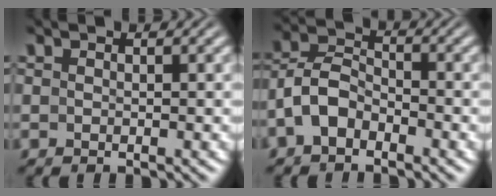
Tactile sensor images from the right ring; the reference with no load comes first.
{"total": 6.9, "force": [-1.9, 6.1, 2.7], "torque": [-0.078, -0.018, -0.037]}